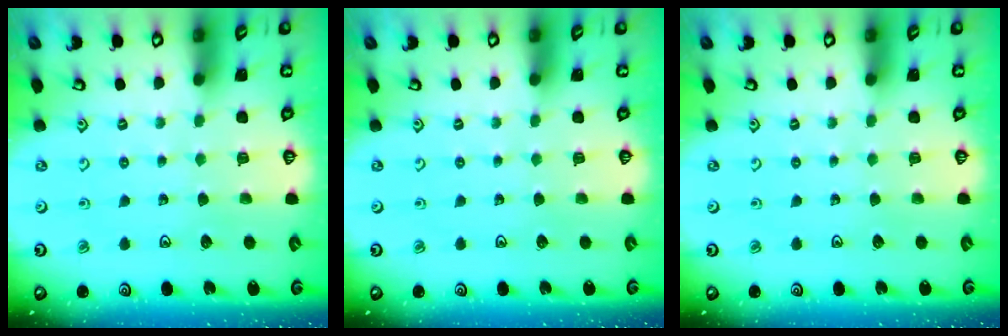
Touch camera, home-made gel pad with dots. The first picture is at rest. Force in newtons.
{"total": 0.0}
{"total": 0.0}